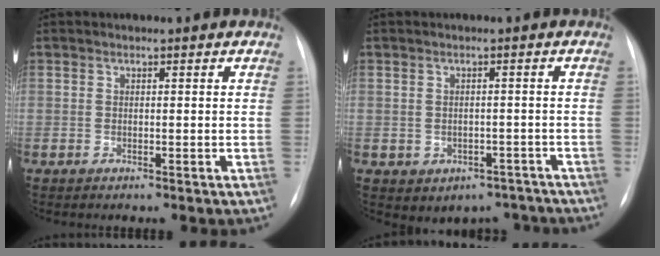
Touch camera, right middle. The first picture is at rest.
{"total": 5.7, "force": [-3.9, 4.0, 1.2], "torque": [-0.006, 0.022, -0.040]}